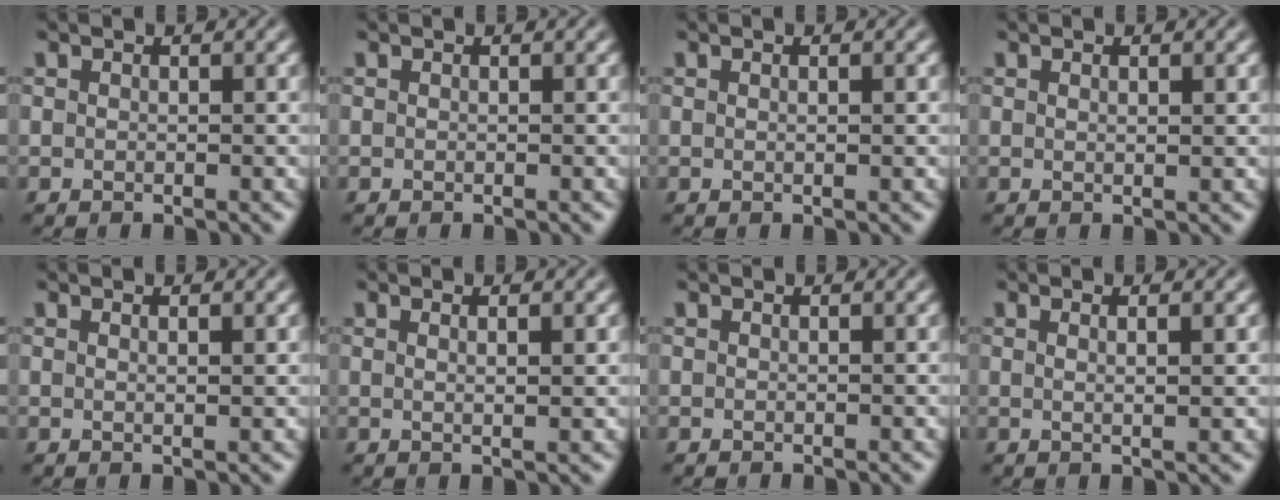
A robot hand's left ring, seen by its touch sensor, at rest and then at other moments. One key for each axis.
{"total": 0.0}
{"total": 0.8, "fx": 0.2, "fy": 0.2, "fz": 0.8, "tx": -0.010, "ty": 0.002, "tz": -0.001}
{"total": 0.8, "fx": 0.4, "fy": 0.1, "fz": 0.7, "tx": -0.010, "ty": 0.000, "tz": 0.006}
{"total": 1.1, "fx": 0.4, "fy": 0.3, "fz": 1.0, "tx": -0.013, "ty": 0.000, "tz": 0.004}
{"total": 2.3, "fx": 0.7, "fy": 0.6, "fz": 2.1, "tx": -0.022, "ty": -0.004, "tz": 0.004}
{"total": 0.0}
{"total": 2.7, "fx": 0.8, "fy": 0.8, "fz": 2.4, "tx": -0.023, "ty": -0.002, "tz": -0.003}